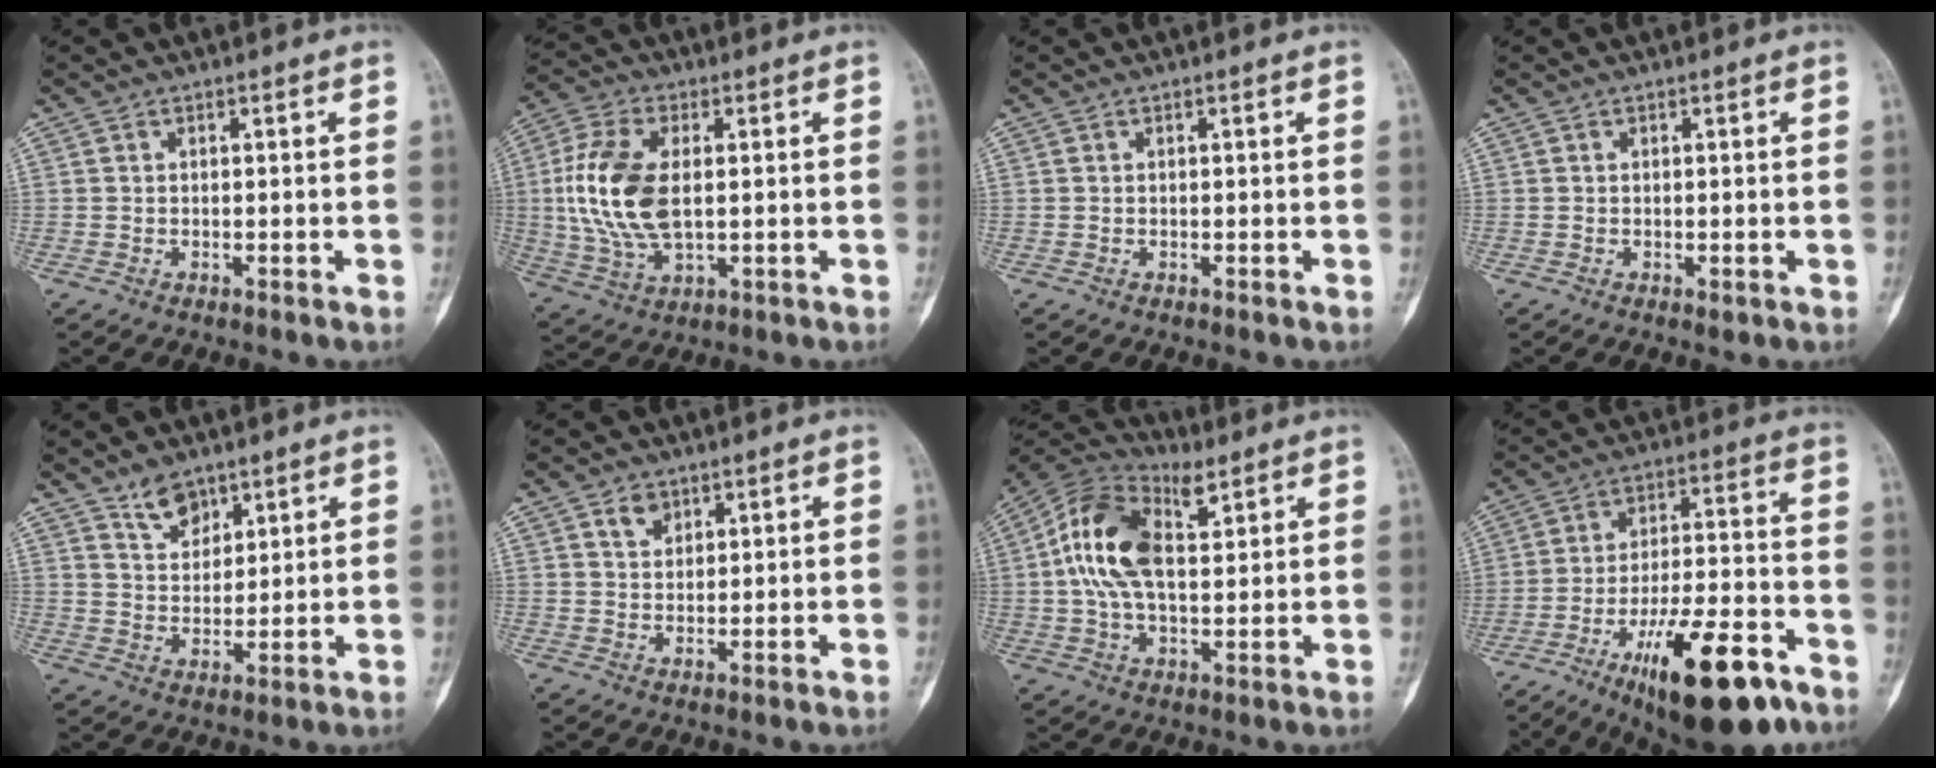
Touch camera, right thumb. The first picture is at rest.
{"total": 14.6, "force": [0.8, 8.0, 12.2], "torque": [-0.260, -0.002, 0.018]}
{"total": 0.0}
{"total": 1.0, "force": [-0.2, 0.5, 0.9], "torque": [-0.007, -0.003, -0.001]}
{"total": 5.9, "force": [4.3, 3.3, 2.3], "torque": [-0.016, -0.035, 0.083]}
{"total": 3.4, "force": [2.0, 2.4, 1.4], "torque": [-0.009, -0.014, 0.035]}
{"total": 15.8, "force": [4.9, 8.1, 12.6], "torque": [-0.237, 0.019, 0.082]}
{"total": 21.5, "force": [-12.1, 6.9, 16.4], "torque": [-0.244, 0.064, -0.187]}